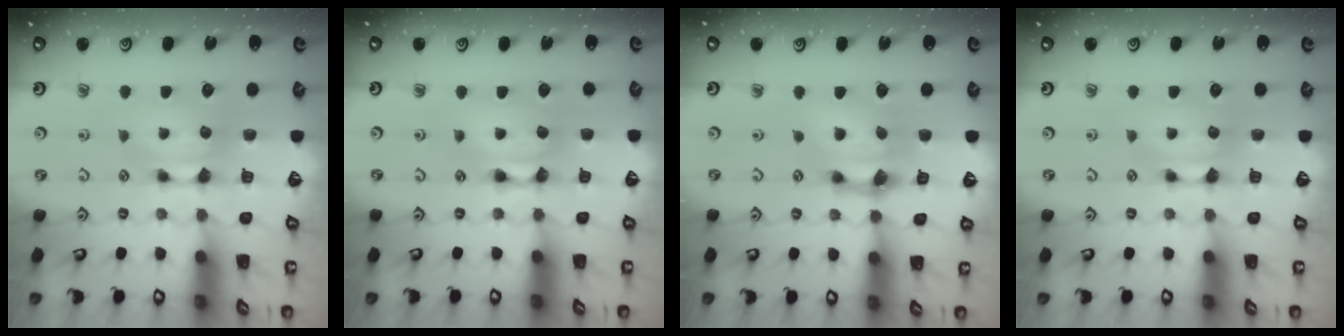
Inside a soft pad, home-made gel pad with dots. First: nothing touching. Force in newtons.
{"total": 2.2, "press": 2.2, "slide": 0.1}
{"total": 5.2, "press": 4.7, "slide": 2.1}
{"total": 0.0}